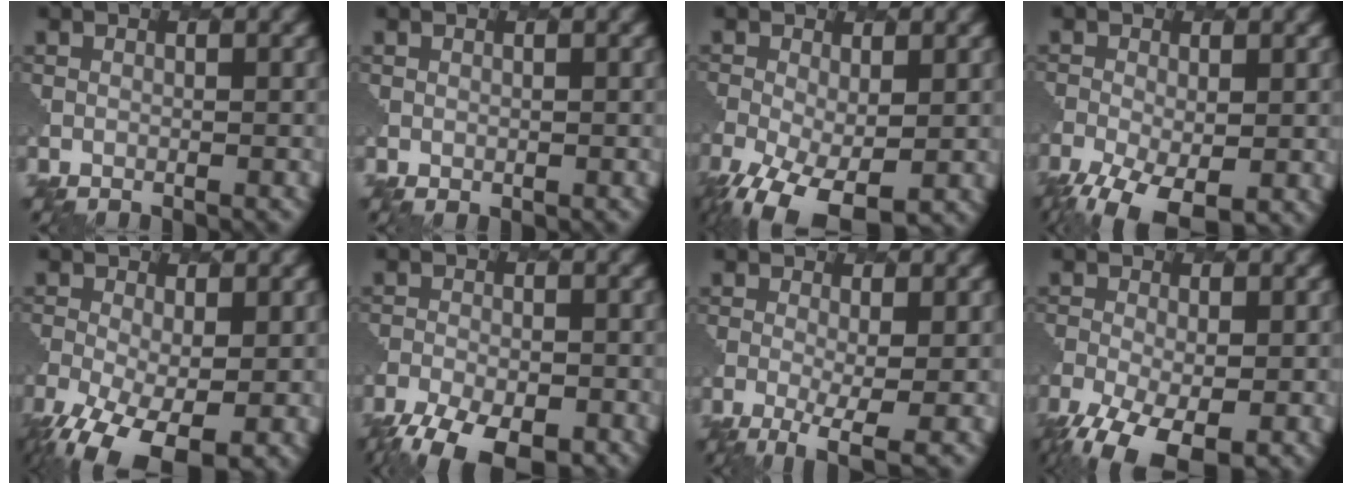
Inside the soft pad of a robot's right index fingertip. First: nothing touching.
{"total": 0.8, "force": [0.5, 0.5, 0.3], "torque": [-0.007, -0.004, 0.008]}
{"total": 7.4, "force": [-3.0, 3.7, 5.7], "torque": [-0.127, -0.030, -0.046]}
{"total": 7.1, "force": [-3.4, 3.2, 5.4], "torque": [-0.115, -0.022, -0.057]}
{"total": 9.6, "force": [-4.0, 4.7, 7.3], "torque": [-0.144, -0.046, -0.061]}
{"total": 8.6, "force": [-6.1, 3.6, 4.9], "torque": [-0.093, -0.028, -0.098]}
{"total": 4.9, "force": [-1.2, 1.3, 4.6], "torque": [-0.086, -0.008, -0.020]}
{"total": 8.8, "force": [-4.3, 4.1, 6.5], "torque": [-0.137, -0.033, -0.070]}